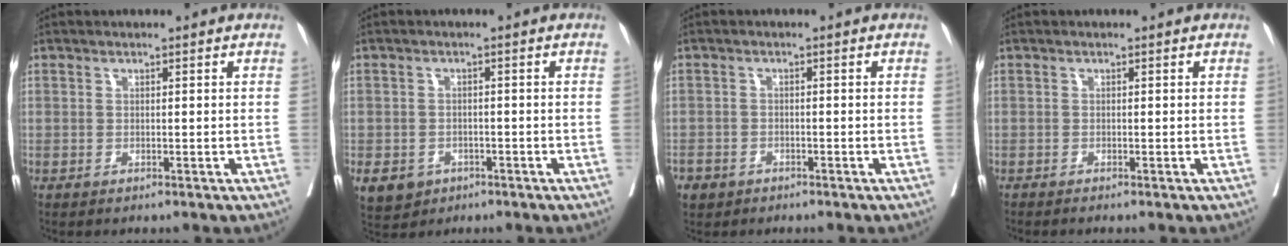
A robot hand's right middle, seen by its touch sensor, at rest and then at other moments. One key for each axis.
{"total": 9.1, "fx": -4.1, "fy": 7.6, "fz": 3.0, "tx": -0.078, "ty": -0.002, "tz": -0.055}
{"total": 3.7, "fx": -2.6, "fy": 2.6, "fz": 0.6, "tx": -0.012, "ty": 0.006, "tz": -0.041}
{"total": 0.9, "fx": -0.8, "fy": -0.1, "fz": 0.3, "tx": -0.003, "ty": 0.000, "tz": -0.015}